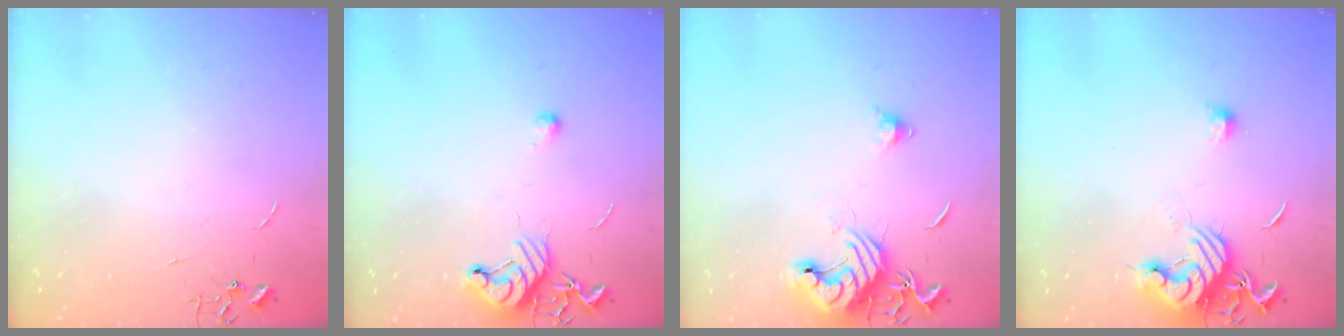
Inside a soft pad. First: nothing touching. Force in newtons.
{"total": 9.7, "press": 9.6, "slide": 1.4}
{"total": 13.8, "press": 13.7, "slide": 1.8}
{"total": 11.8, "press": 11.8, "slide": 0.9}